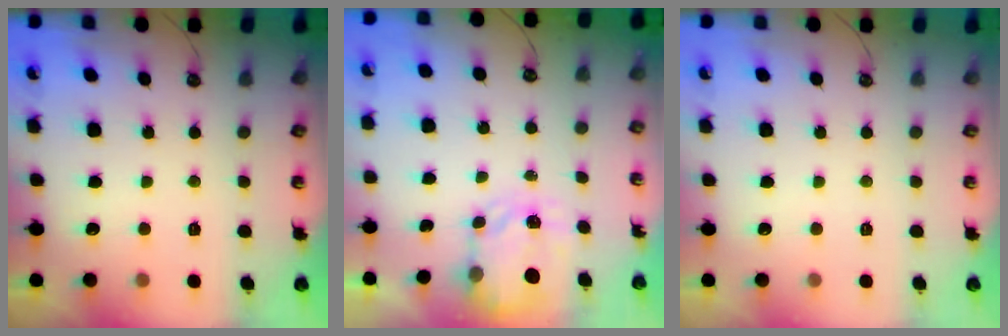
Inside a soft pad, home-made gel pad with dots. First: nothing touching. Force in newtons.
{"total": 3.6, "press": 3.6, "slide": 0.6}
{"total": 0.0}